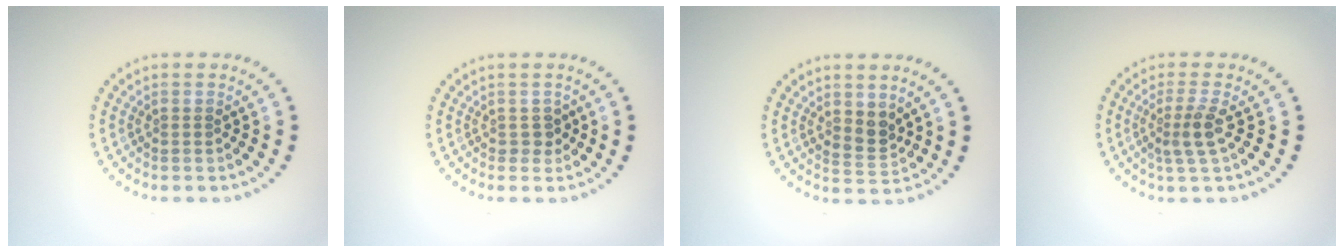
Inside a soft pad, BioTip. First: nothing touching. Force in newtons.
{"total": 1.2, "press": 1.0, "slide": 0.6}
{"total": 2.0, "press": 1.7, "slide": 1.0}
{"total": 2.4, "press": 1.8, "slide": 1.5}